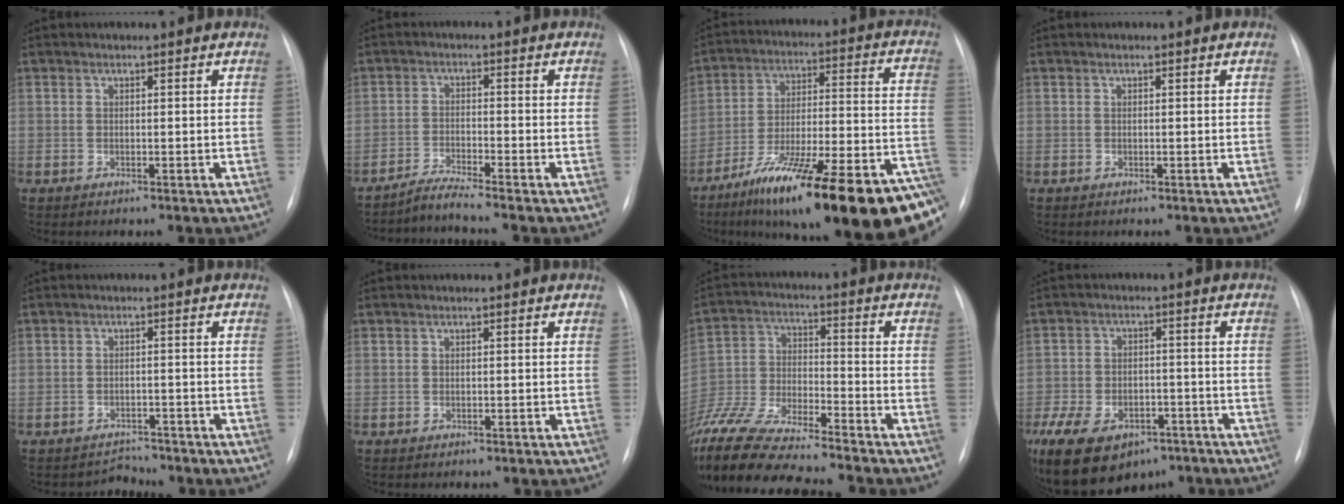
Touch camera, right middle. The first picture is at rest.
{"total": 3.3, "force": [-2.9, -1.5, 0.2], "torque": [-0.015, -0.021, -0.060]}
{"total": 28.7, "force": [-18.5, 4.4, 21.5], "torque": [-0.233, 0.000, -0.288]}
{"total": 0.0}
{"total": 2.6, "force": [-2.2, 1.1, -1.0], "torque": [0.012, 0.008, -0.031]}
{"total": 0.0}
{"total": 16.3, "force": [-14.5, 1.1, 7.3], "torque": [-0.152, -0.016, -0.262]}
{"total": 21.1, "force": [-12.6, 13.0, 10.7], "torque": [-0.285, -0.012, -0.182]}